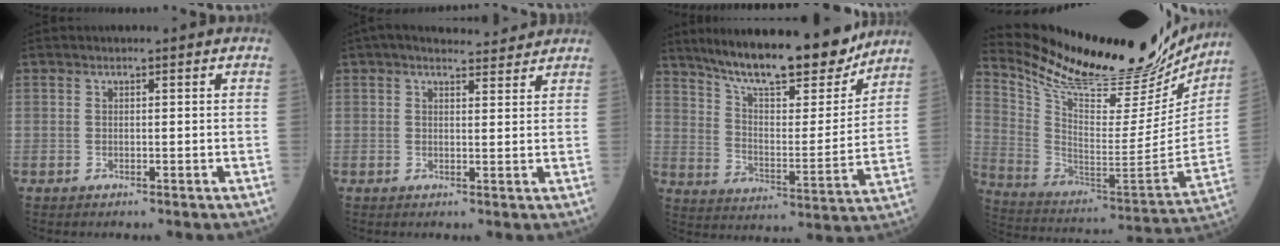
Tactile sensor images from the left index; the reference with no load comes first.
{"total": 7.3, "force": [6.6, 1.8, 2.4], "torque": [-0.033, 0.018, 0.085]}
{"total": 20.6, "force": [17.3, 3.9, 10.6], "torque": [-0.169, -0.012, 0.263]}
{"total": 29.4, "force": [25.6, 6.3, 12.8], "torque": [-0.218, -0.064, 0.375]}